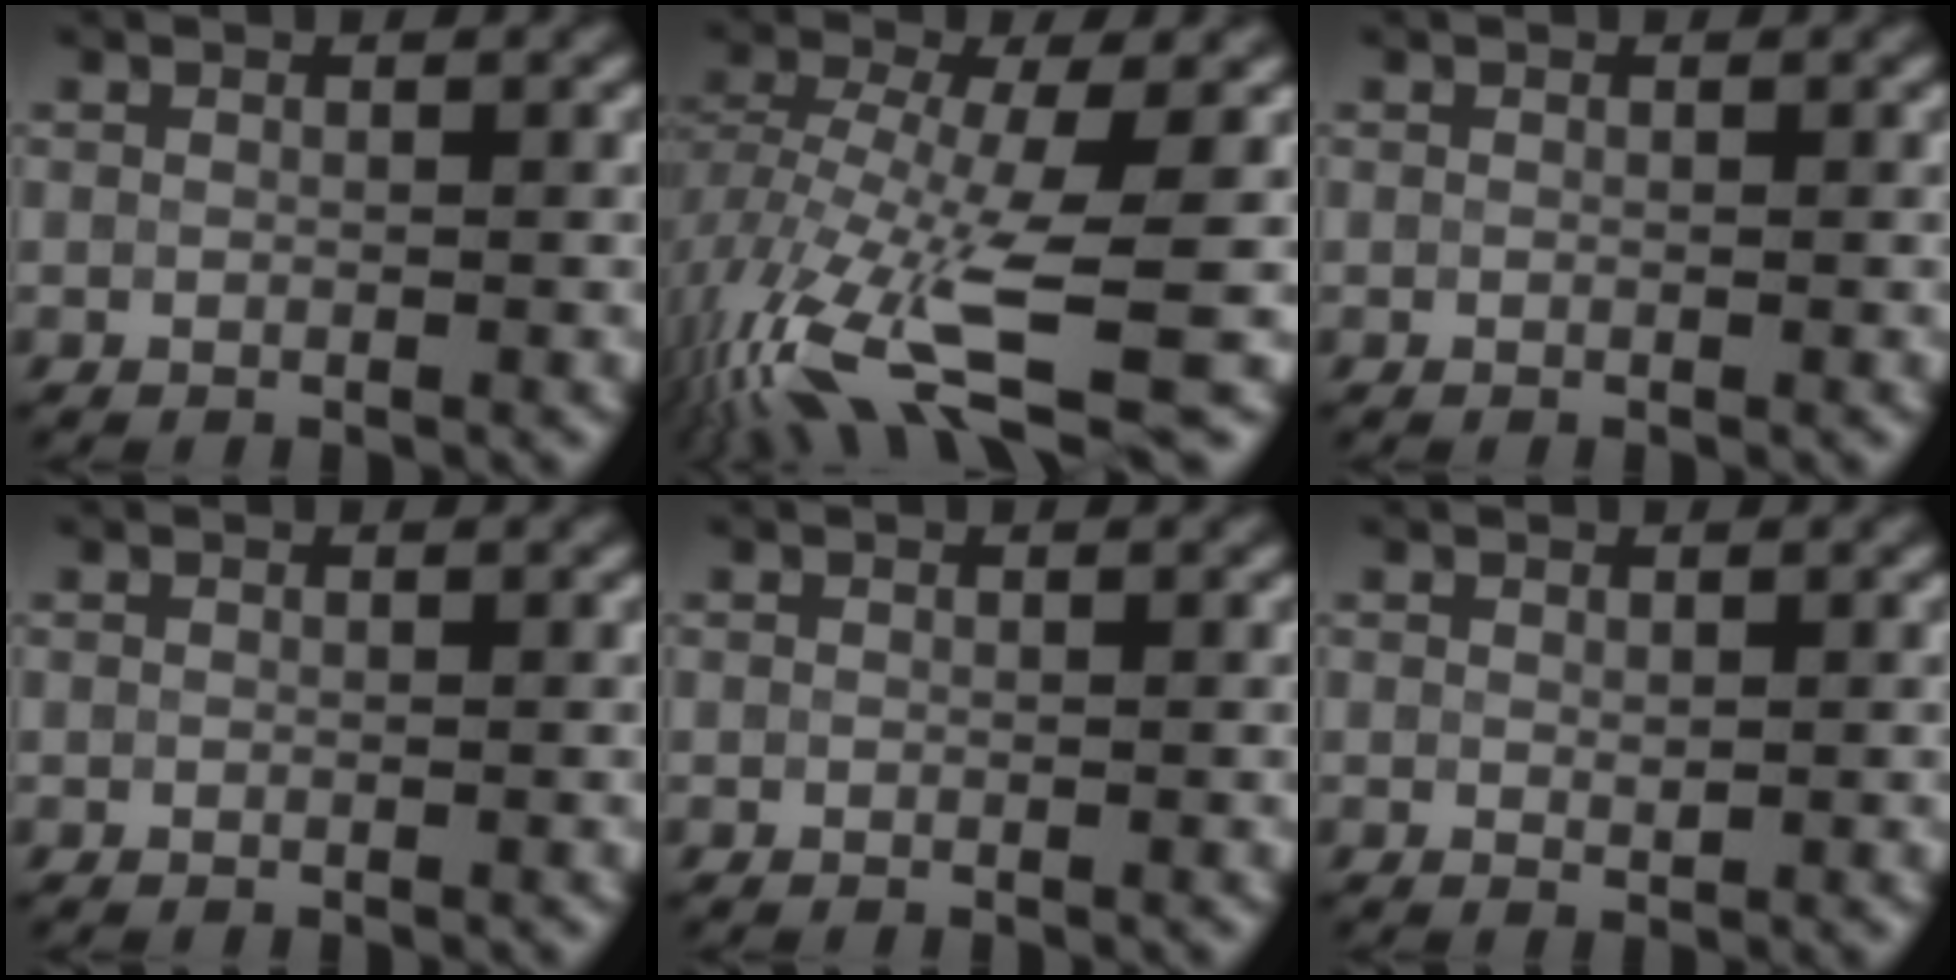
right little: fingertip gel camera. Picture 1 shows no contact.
{"total": 11.5, "force": [-4.4, 3.8, 10.0], "torque": [-0.213, -0.023, -0.078]}
{"total": 0.0}
{"total": 0.0}
{"total": 0.0}
{"total": 0.6, "force": [0.1, 0.3, 0.5], "torque": [-0.006, -0.002, 0.003]}